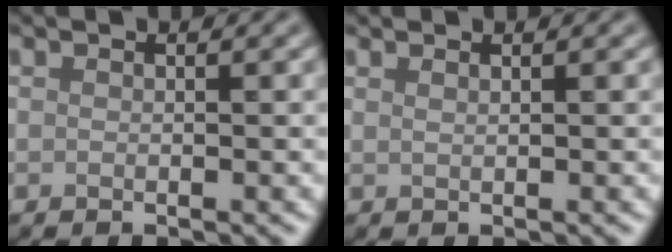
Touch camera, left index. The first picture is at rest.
{"total": 1.2, "force": [0.8, 0.5, 0.7], "torque": [-0.003, -0.003, 0.003]}